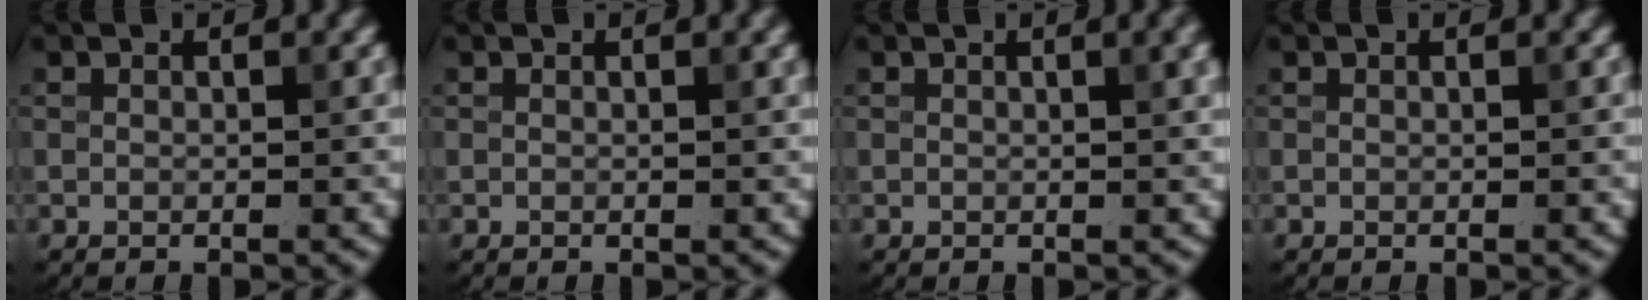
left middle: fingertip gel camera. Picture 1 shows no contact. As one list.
[{"total": 0.6, "force": [0.3, 0.1, 0.5], "torque": [-0.005, 0.005, 0.004]}, {"total": 2.5, "force": [1.0, 0.8, 2.1], "torque": [-0.017, 0.008, 0.010]}, {"total": 0.0}]